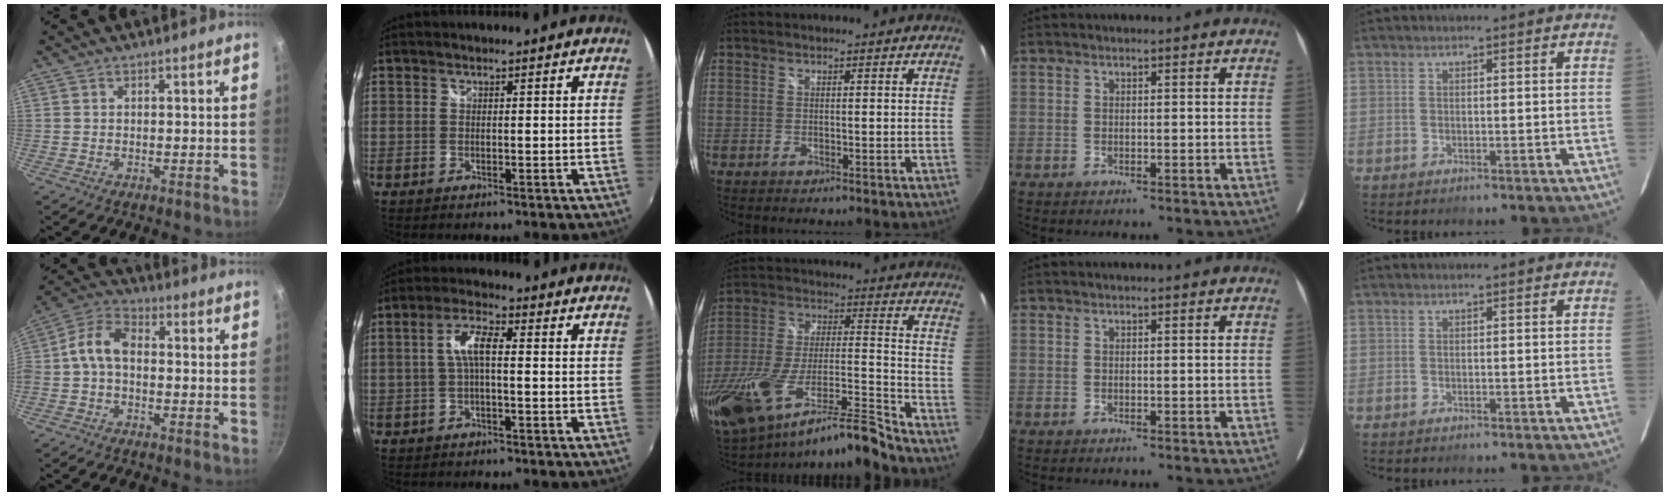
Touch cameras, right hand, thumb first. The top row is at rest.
{"thumb": {"total": 7.8, "force": [-1.0, 5.0, 6.0], "torque": [-0.118, 0.035, -0.035]}, "index": {"total": 5.4, "force": [0.0, 1.6, 5.1], "torque": [-0.101, 0.014, 0.000]}, "middle": {"total": 21.8, "force": [-17.0, 2.4, 13.4], "torque": [-0.260, -0.051, -0.294]}}